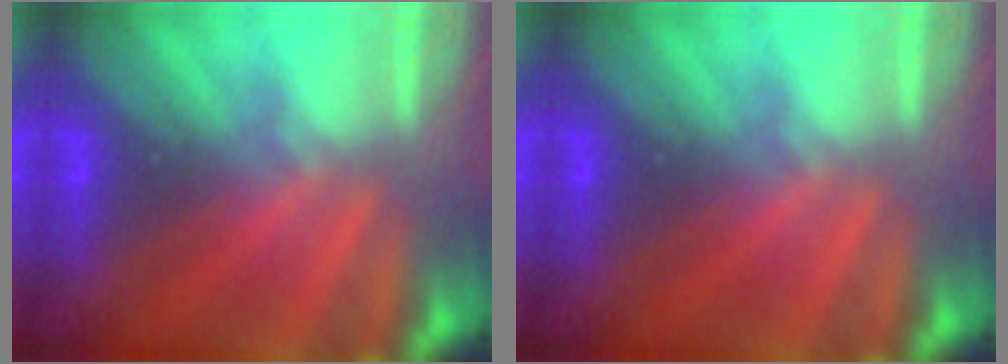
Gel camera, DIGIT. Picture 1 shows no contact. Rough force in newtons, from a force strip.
{"total": 0.0}